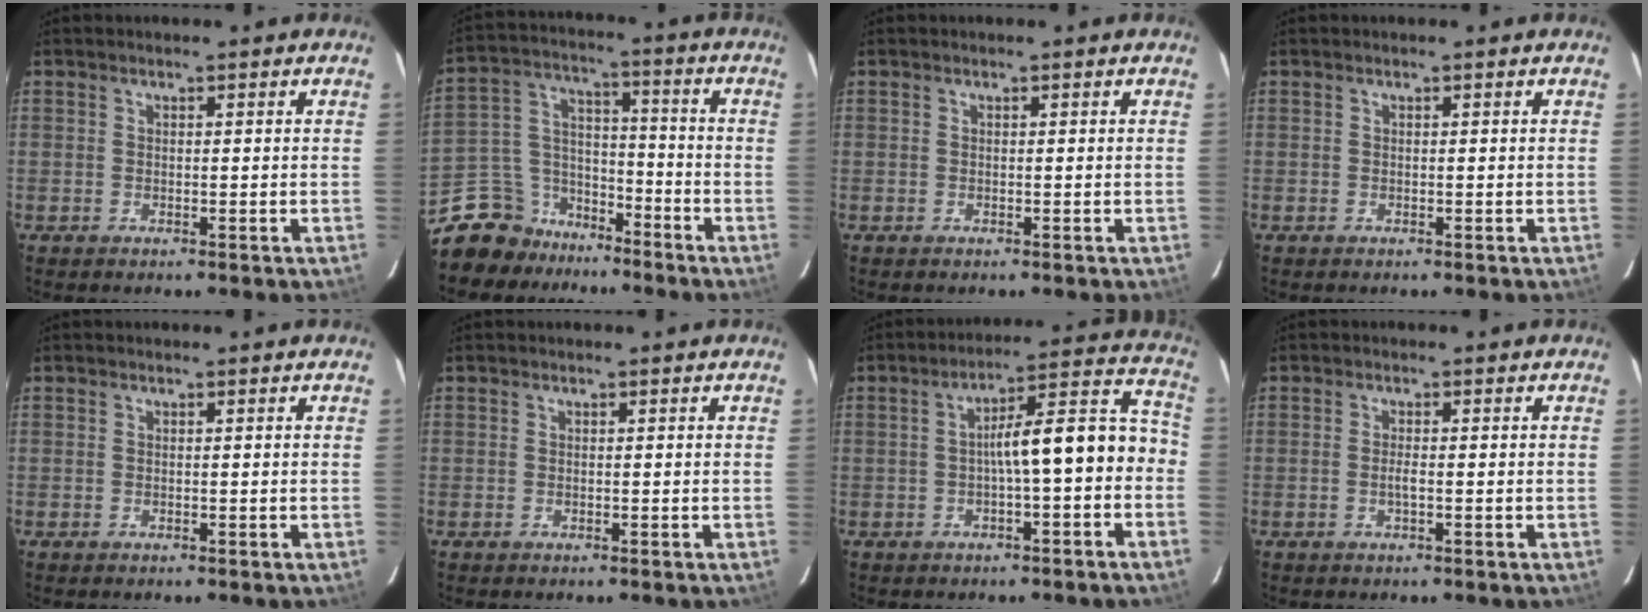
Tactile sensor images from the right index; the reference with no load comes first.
{"total": 11.5, "force": [-9.0, 7.1, 1.2], "torque": [-0.045, 0.062, -0.158]}
{"total": 0.0}
{"total": 0.0}
{"total": 0.0}
{"total": 0.0}
{"total": 10.1, "force": [-2.6, 1.9, 9.6], "torque": [-0.132, 0.041, -0.028]}
{"total": 1.3, "force": [-0.4, 0.1, 1.2], "torque": [-0.024, -0.001, -0.007]}